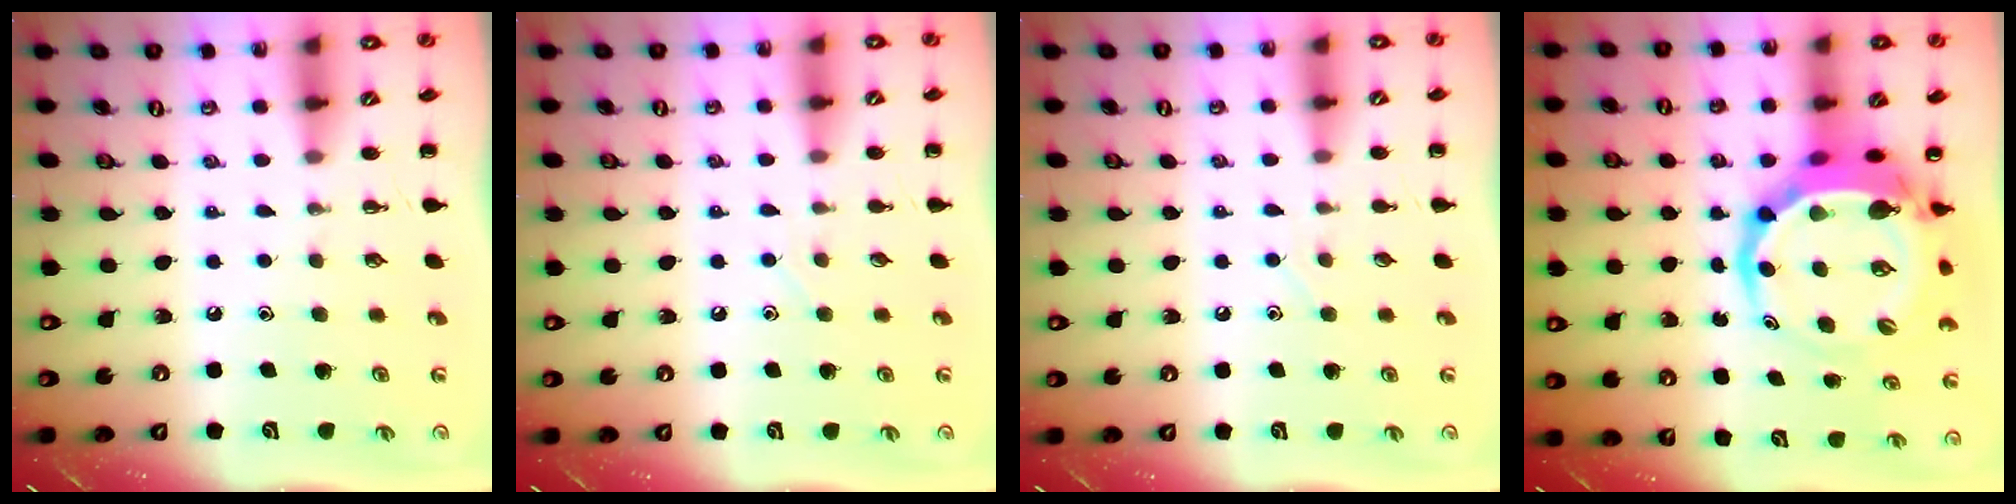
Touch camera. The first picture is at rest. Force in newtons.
{"total": 2.4, "press": 2.3, "slide": 0.7}
{"total": 2.4, "press": 2.3, "slide": 0.7}
{"total": 9.3, "press": 9.0, "slide": 2.4}